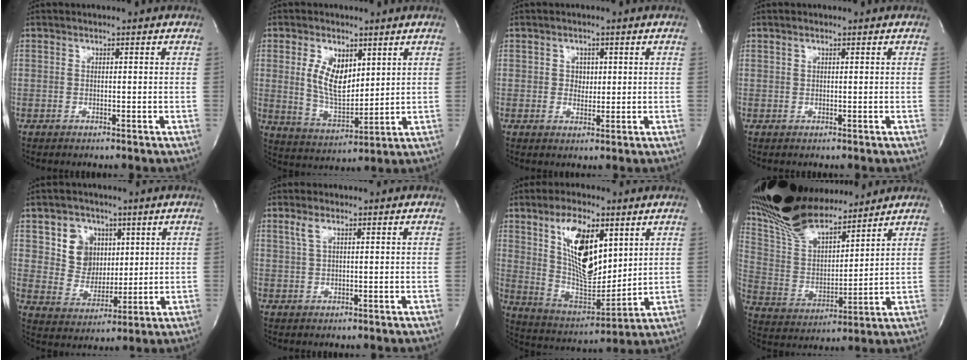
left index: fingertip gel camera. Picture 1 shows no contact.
{"total": 8.8, "force": [2.8, 4.5, 7.0], "torque": [-0.140, -0.003, 0.061]}
{"total": 2.4, "force": [0.4, 2.0, 1.3], "torque": [-0.018, -0.004, 0.006]}
{"total": 0.7, "force": [0.3, 0.5, 0.5], "torque": [-0.008, -0.003, 0.004]}
{"total": 8.0, "force": [3.2, 6.9, 2.6], "torque": [-0.055, 0.014, 0.066]}
{"total": 2.1, "force": [0.9, 0.7, 1.8], "torque": [-0.047, 0.006, 0.024]}
{"total": 14.3, "force": [5.8, 5.5, 11.8], "torque": [-0.222, -0.004, 0.110]}
{"total": 20.9, "force": [17.9, 5.8, 9.3], "torque": [-0.192, 0.011, 0.333]}